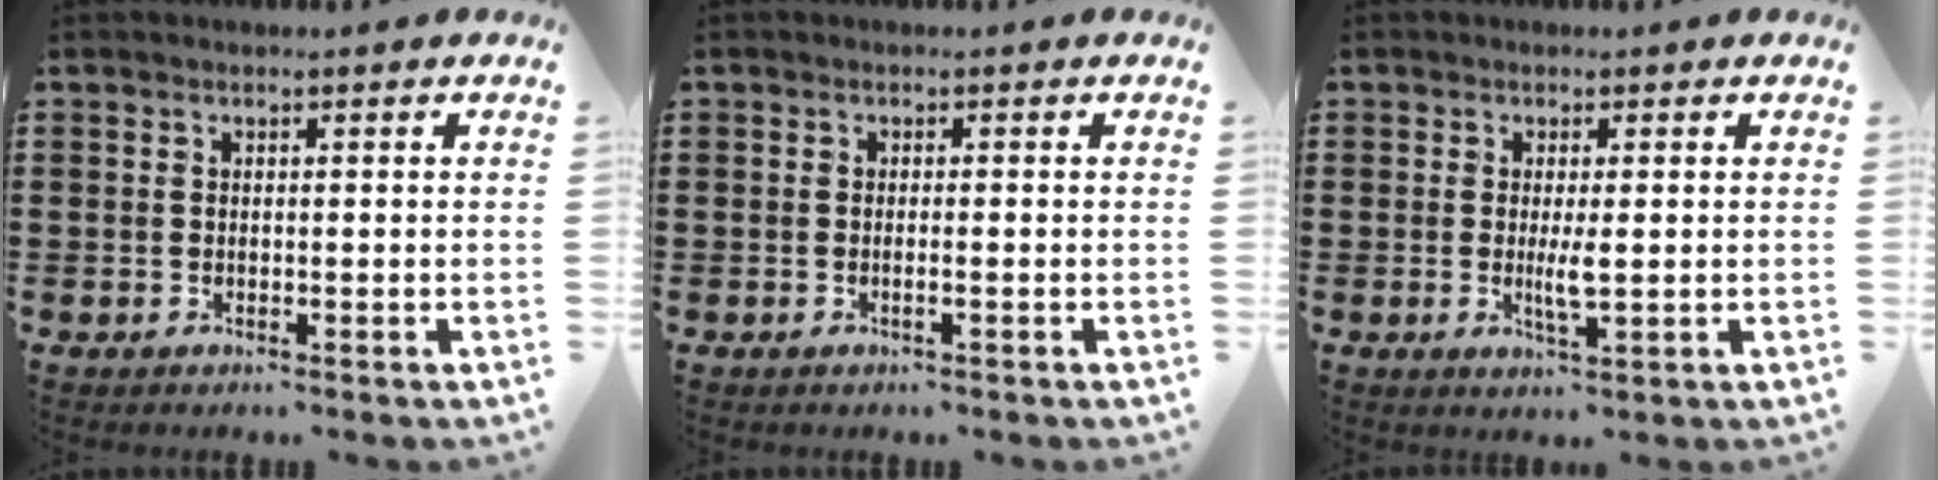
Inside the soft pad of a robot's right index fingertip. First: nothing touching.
{"total": 0.9, "force": [-0.4, -0.1, 0.8], "torque": [-0.014, -0.006, -0.006]}
{"total": 3.2, "force": [-0.2, 0.5, 3.2], "torque": [-0.056, -0.003, -0.004]}